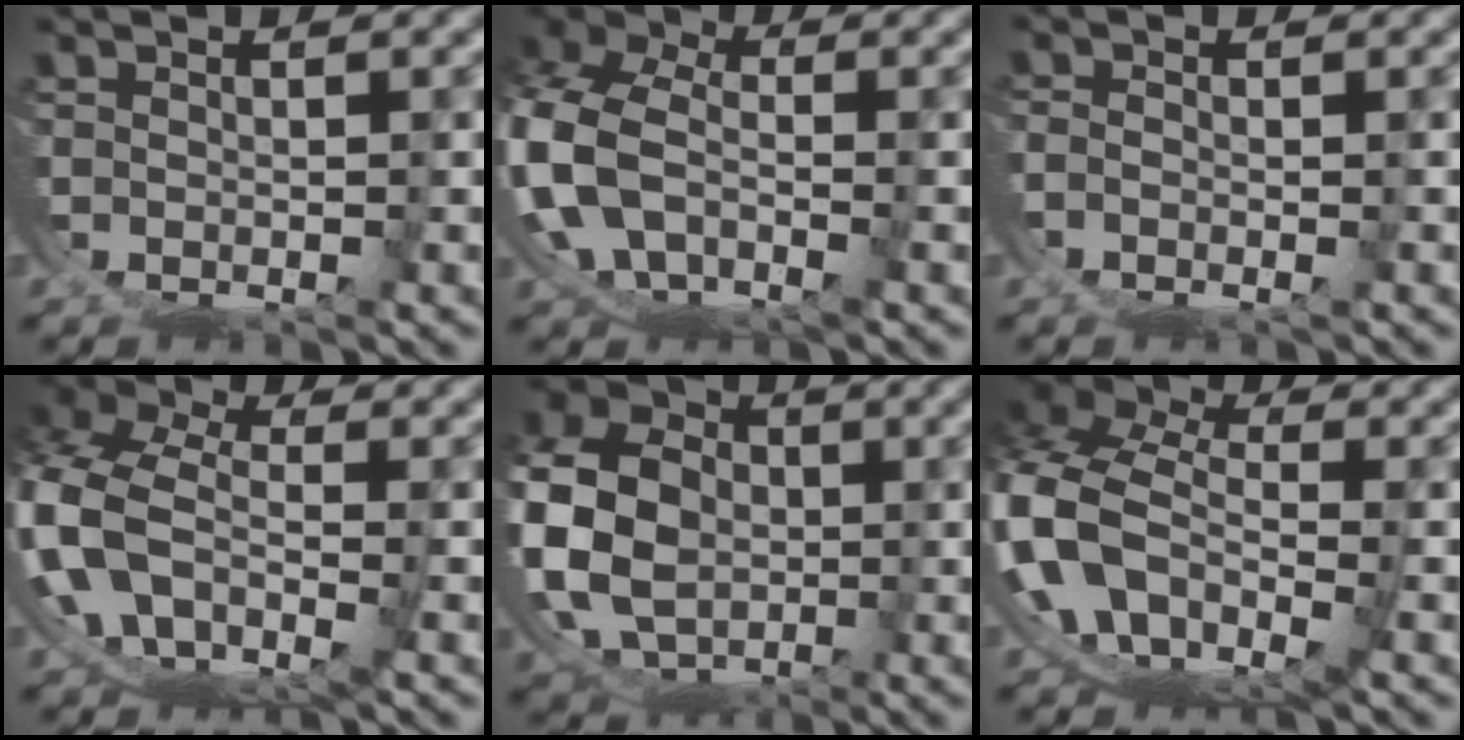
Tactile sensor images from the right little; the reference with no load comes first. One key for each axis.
{"total": 11.5, "fx": -1.2, "fy": 10.0, "fz": 5.5, "tx": -0.191, "ty": -0.038, "tz": -0.020}
{"total": 2.0, "fx": -1.2, "fy": 1.4, "fz": 0.9, "tx": -0.025, "ty": -0.014, "tz": -0.017}
{"total": 11.3, "fx": -1.8, "fy": 9.9, "fz": 5.3, "tx": -0.191, "ty": -0.048, "tz": -0.026}
{"total": 11.5, "fx": 1.3, "fy": 9.7, "fz": 6.0, "tx": -0.159, "ty": -0.041, "tz": 0.036}
{"total": 13.6, "fx": -1.0, "fy": 11.6, "fz": 7.0, "tx": -0.215, "ty": -0.047, "tz": -0.015}